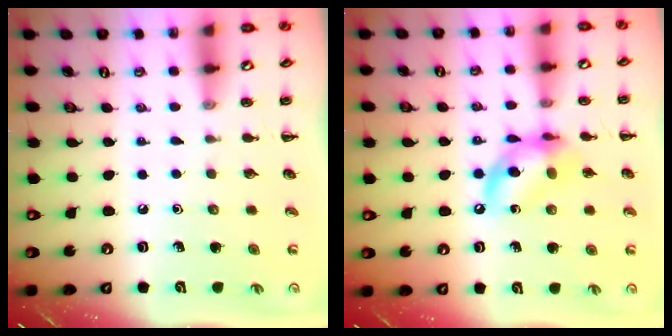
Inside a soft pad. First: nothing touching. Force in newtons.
{"total": 13.5, "press": 13.2, "slide": 2.9}